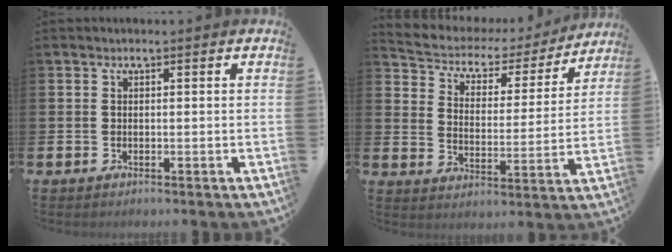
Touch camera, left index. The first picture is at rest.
{"total": 4.4, "force": [3.6, 2.5, 0.7], "torque": [-0.043, -0.027, 0.053]}